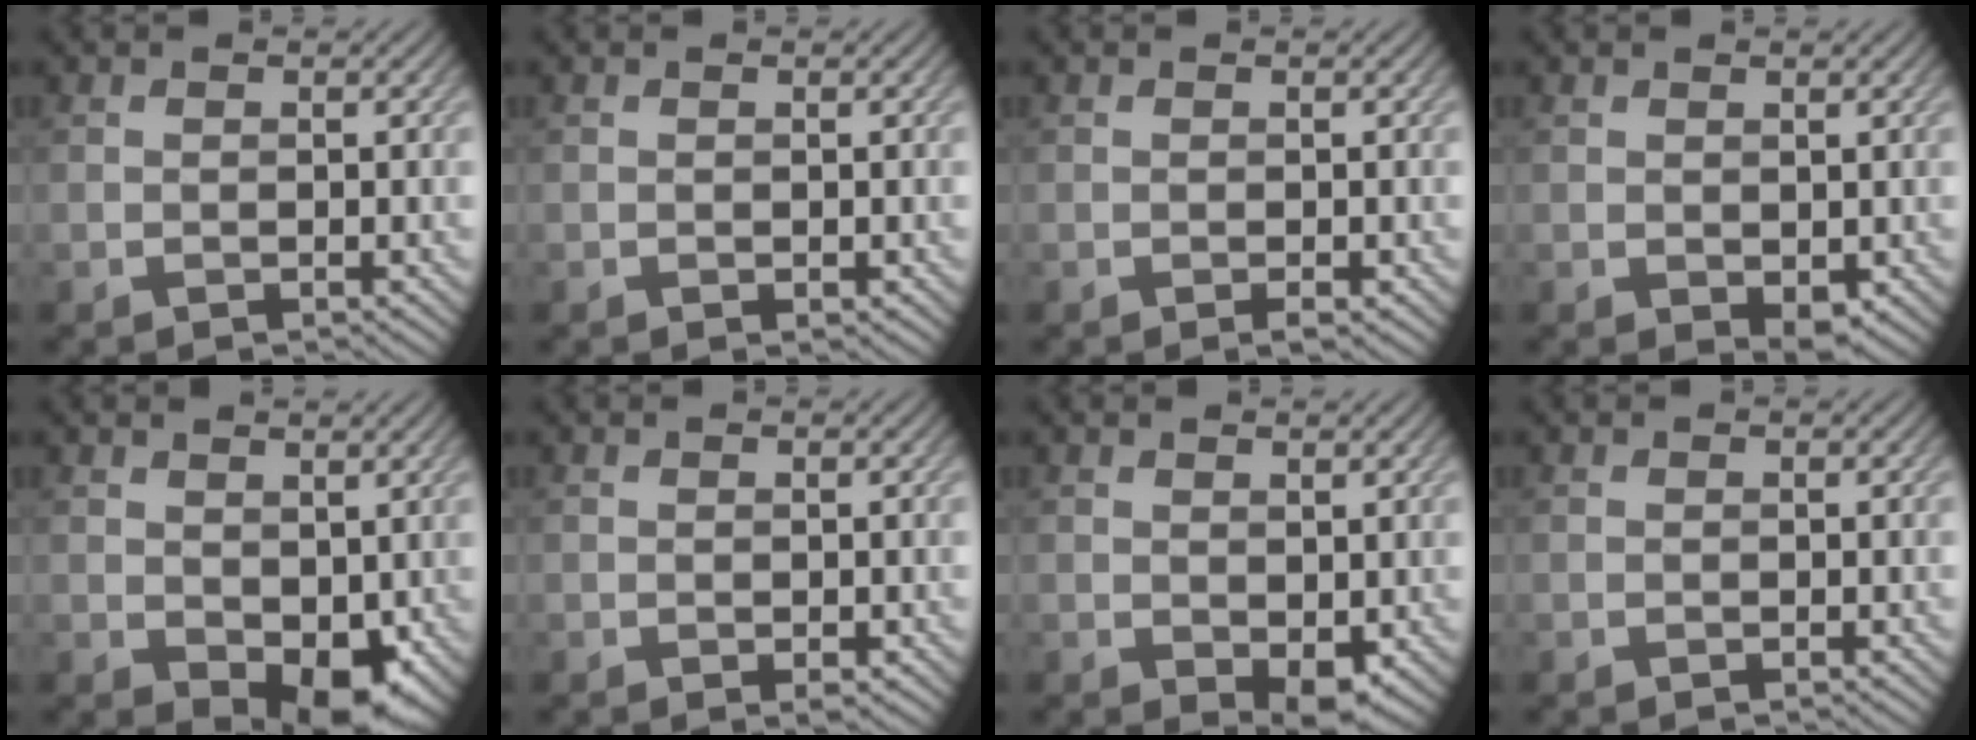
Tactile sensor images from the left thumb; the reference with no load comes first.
{"total": 0.0}
{"total": 0.6, "force": [-0.3, 0.2, 0.4], "torque": [-0.009, -0.003, -0.004]}
{"total": 1.5, "force": [0.0, 1.0, 1.2], "torque": [-0.021, -0.010, 0.007]}
{"total": 6.4, "force": [-0.2, 4.2, 4.8], "torque": [-0.081, -0.027, 0.010]}
{"total": 0.7, "force": [-0.1, 0.4, 0.5], "torque": [-0.005, -0.004, 0.000]}
{"total": 2.8, "force": [0.1, 1.7, 2.2], "torque": [-0.038, -0.013, 0.010]}
{"total": 0.0}